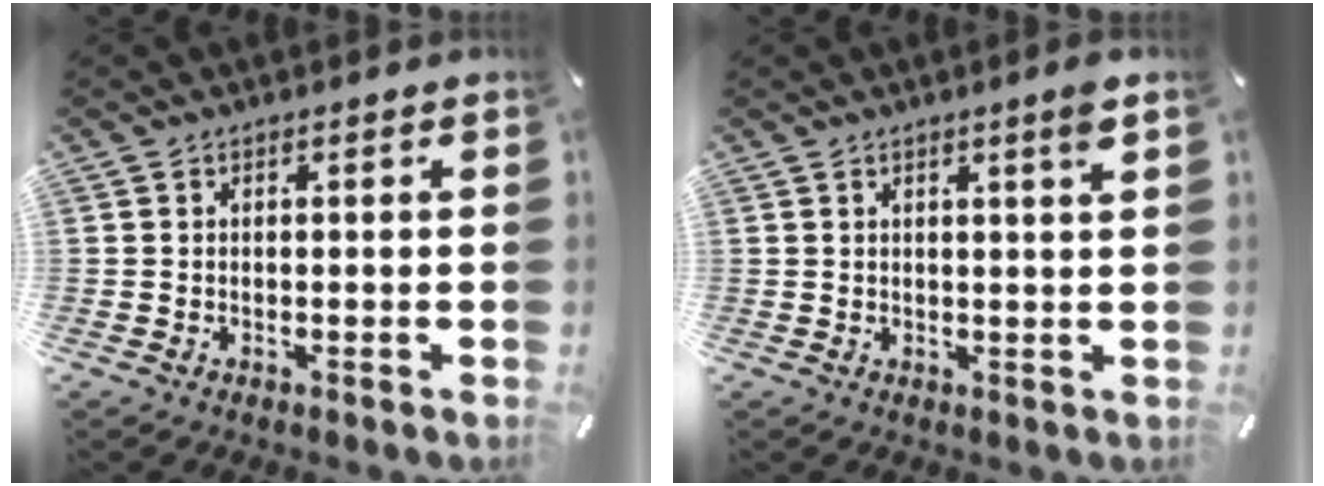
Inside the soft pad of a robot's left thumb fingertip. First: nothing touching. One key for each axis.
{"total": 3.1, "fx": 1.6, "fy": -0.1, "fz": 2.6, "tx": -0.043, "ty": -0.006, "tz": 0.025}